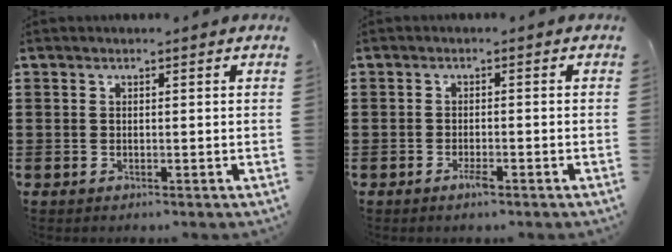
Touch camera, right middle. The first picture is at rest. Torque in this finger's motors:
{"motor_torque": [0.23, -0.17, 0.03, 0.05]}